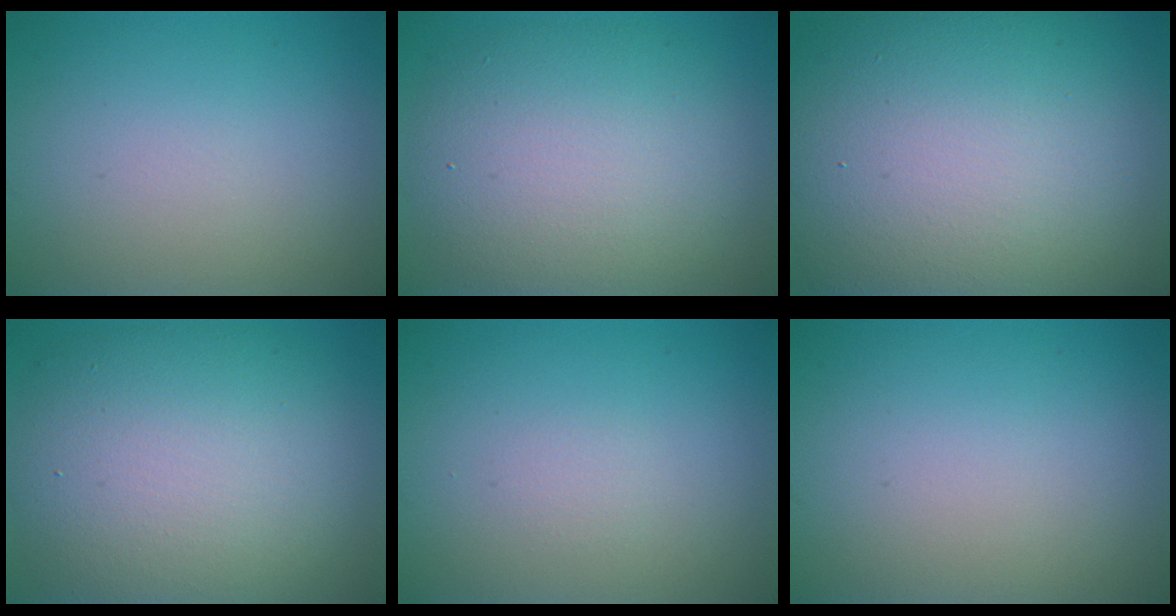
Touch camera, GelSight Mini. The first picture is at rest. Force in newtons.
{"total": 9.3, "press": 9.3, "slide": 0.4}
{"total": 18.3, "press": 18.2, "slide": 1.2}
{"total": 11.3, "press": 11.3, "slide": 0.7}
{"total": 0.5, "press": 0.5, "slide": 0.0}
{"total": 0.0}